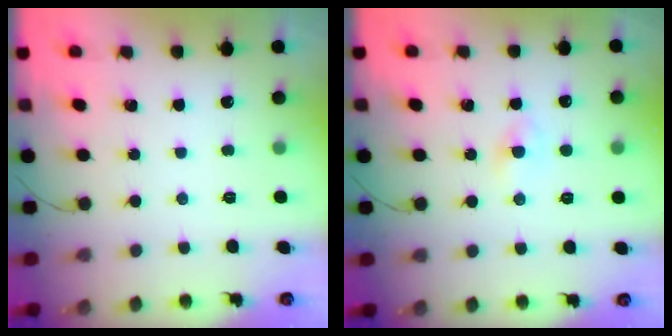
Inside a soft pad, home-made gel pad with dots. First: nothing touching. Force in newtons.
{"total": 1.3, "press": 1.0, "slide": 0.8}